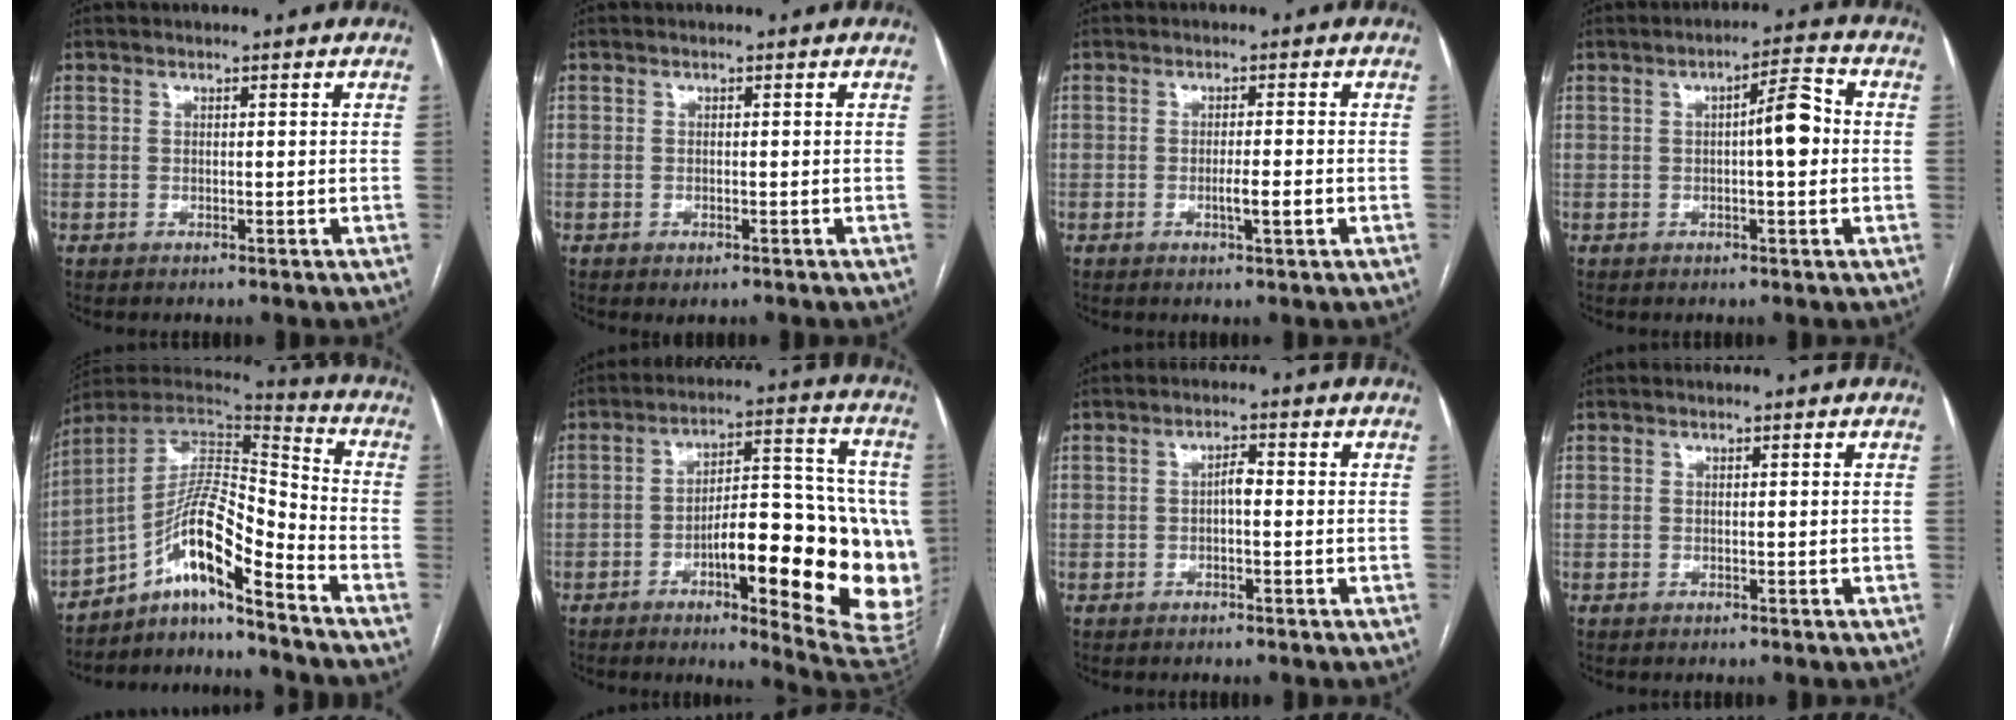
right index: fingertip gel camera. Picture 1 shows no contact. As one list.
[{"total": 0.9, "force": [-0.5, 0.3, 0.7], "torque": [-0.009, -0.003, -0.002]}, {"total": 2.9, "force": [-0.9, 0.2, 2.7], "torque": [-0.047, -0.003, -0.014]}, {"total": 5.8, "force": [0.1, 1.0, 5.8], "torque": [-0.085, 0.016, -0.002]}, {"total": 13.4, "force": [-8.4, 1.4, 10.3], "torque": [-0.184, 0.025, -0.146]}, {"total": 21.6, "force": [-4.4, 5.1, 20.6], "torque": [-0.211, 0.019, -0.047]}, {"total": 1.9, "force": [-0.3, 0.6, 1.8], "torque": [-0.028, 0.006, -0.006]}, {"total": 0.0}]